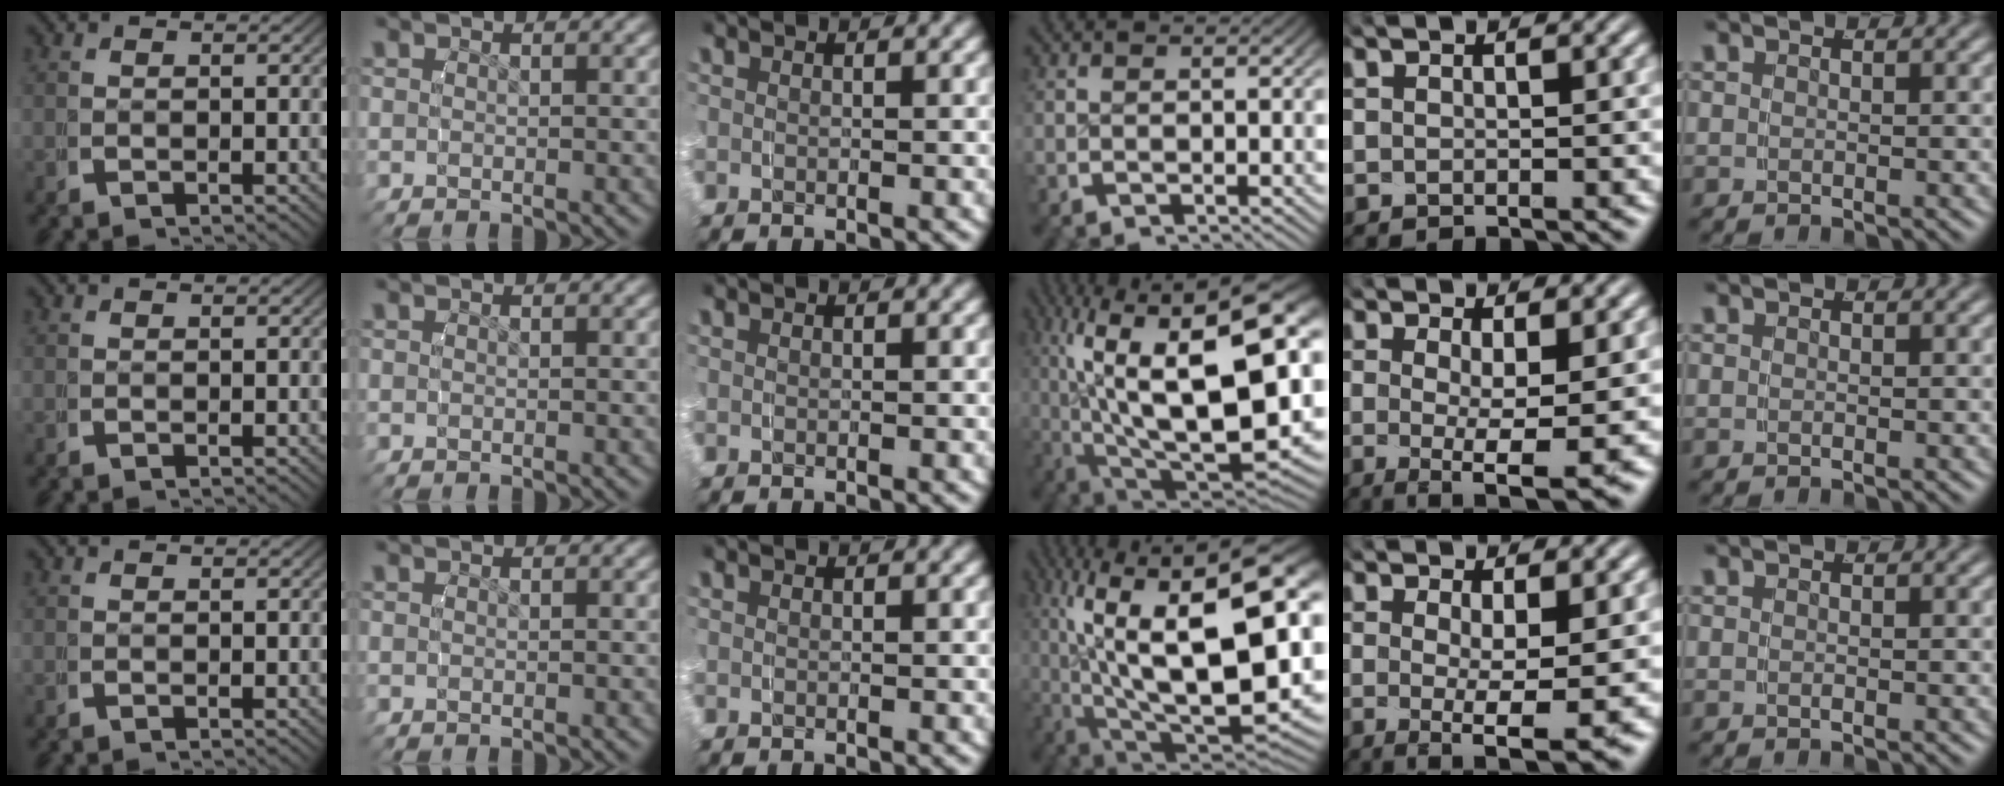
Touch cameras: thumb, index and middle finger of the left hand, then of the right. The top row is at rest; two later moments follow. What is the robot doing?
{"motion": "grasp_and_lifting", "object": "water bottle"}